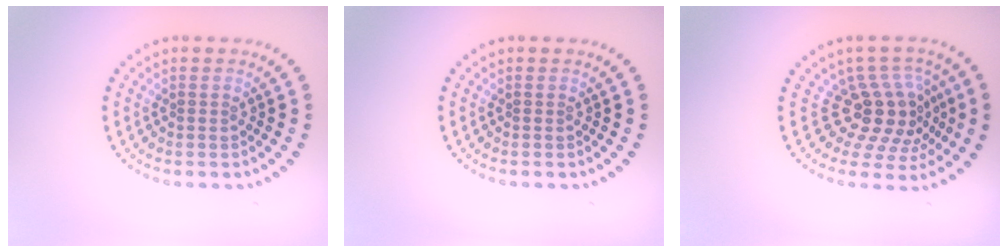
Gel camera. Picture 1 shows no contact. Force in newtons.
{"total": 0.0}
{"total": 4.8, "press": 3.5, "slide": 3.3}